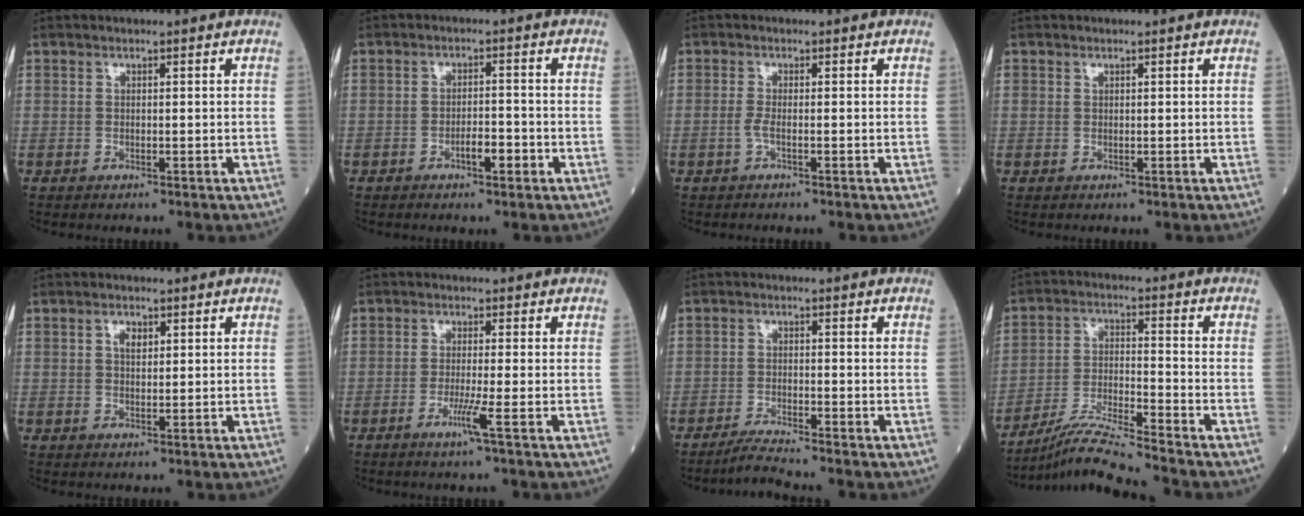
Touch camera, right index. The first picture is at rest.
{"total": 3.1, "force": [-1.6, 0.9, 2.6], "torque": [-0.040, 0.004, -0.026]}
{"total": 1.2, "force": [-0.5, -0.1, 1.0], "torque": [-0.024, -0.001, -0.014]}
{"total": 0.5, "force": [0.3, 0.3, 0.2], "torque": [-0.002, 0.006, 0.006]}
{"total": 2.0, "force": [0.8, 1.1, 1.5], "torque": [-0.026, 0.002, 0.013]}
{"total": 3.1, "force": [-1.5, -0.9, 2.6], "torque": [-0.055, -0.008, -0.033]}
{"total": 3.4, "force": [-3.1, -1.2, 0.8], "torque": [-0.025, -0.018, -0.062]}
{"total": 9.4, "force": [-8.5, -2.2, 3.3], "torque": [-0.065, -0.017, -0.160]}